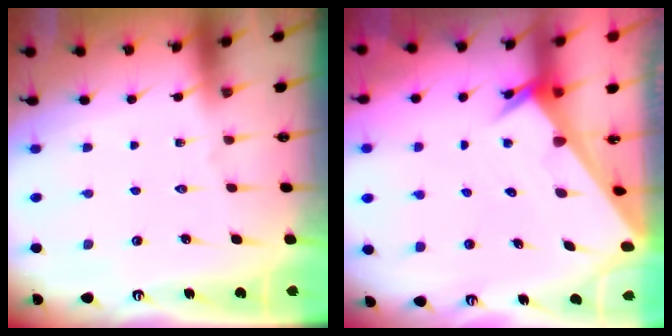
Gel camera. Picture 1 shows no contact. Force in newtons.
{"total": 3.3, "press": 3.3, "slide": 0.3}